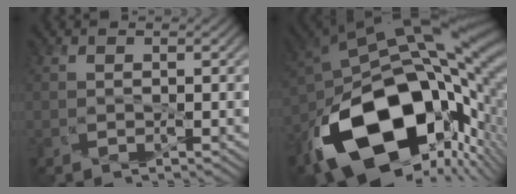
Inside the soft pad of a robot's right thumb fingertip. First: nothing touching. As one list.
[{"total": 18.8, "force": [-5.5, 10.9, 14.3], "torque": [-0.279, -0.037, -0.070]}]